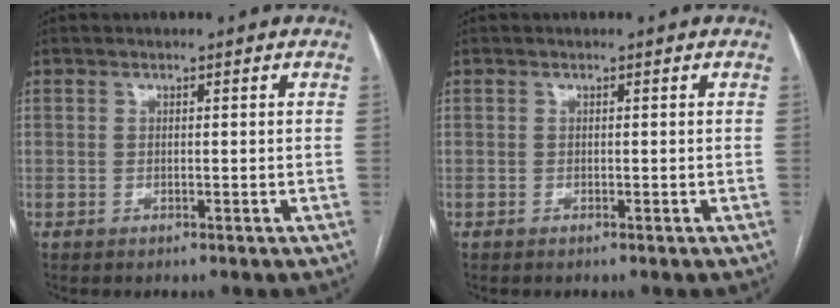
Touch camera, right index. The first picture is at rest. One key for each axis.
{"total": 0.0}